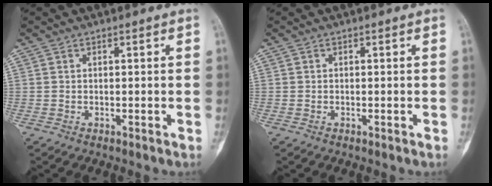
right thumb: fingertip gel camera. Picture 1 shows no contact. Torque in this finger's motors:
{"motor_torque": [-0.25, 0.35, 0.05, -0.07, 0.06]}